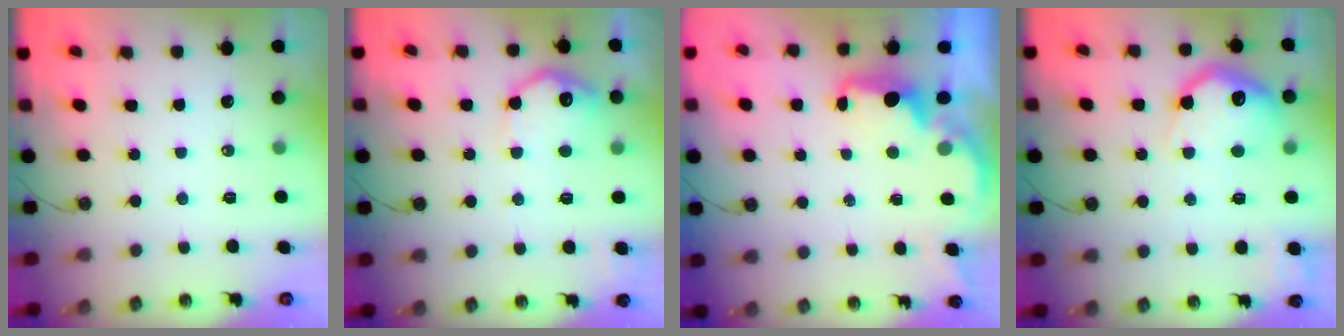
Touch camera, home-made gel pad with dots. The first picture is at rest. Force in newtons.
{"total": 12.9, "press": 12.9, "slide": 0.4}
{"total": 2.2, "press": 2.1, "slide": 0.8}
{"total": 17.9, "press": 17.8, "slide": 1.4}